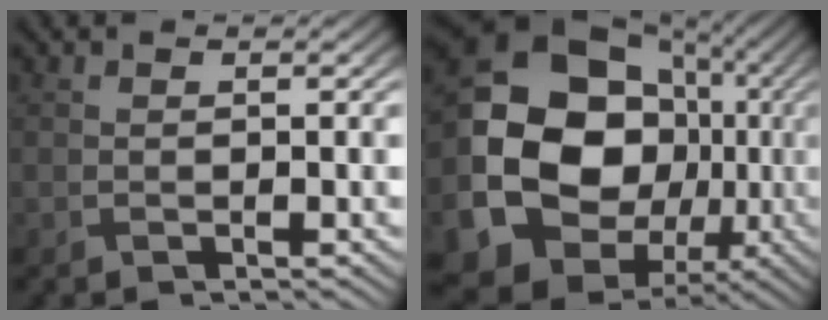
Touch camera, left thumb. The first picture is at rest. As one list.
[{"total": 20.0, "force": [-2.9, 16.5, 10.9], "torque": [-0.231, -0.036, -0.038]}]